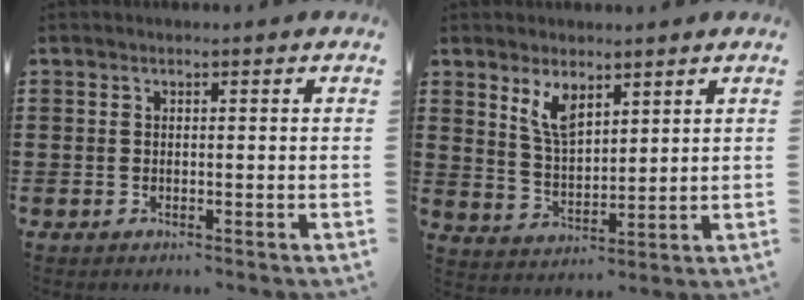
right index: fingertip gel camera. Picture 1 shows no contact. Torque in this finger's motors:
{"motor_torque": [0.23, 0.09, 0.16, 0.05]}